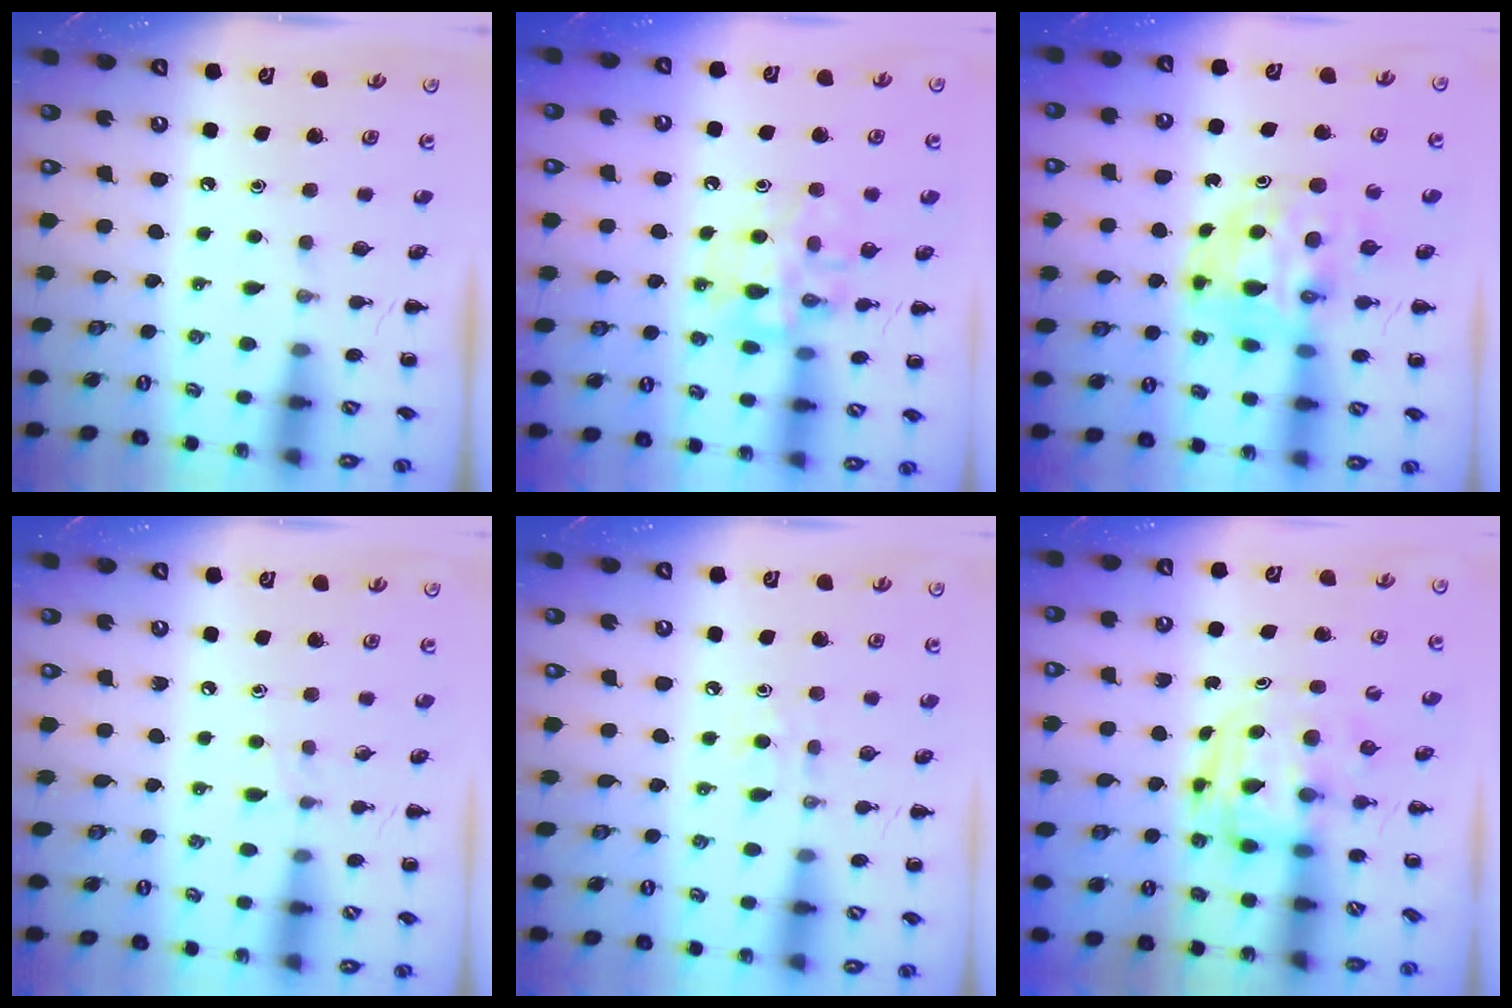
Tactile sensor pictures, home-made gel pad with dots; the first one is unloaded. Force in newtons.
{"total": 12.8, "press": 12.7, "slide": 1.5}
{"total": 8.2, "press": 7.7, "slide": 2.7}
{"total": 4.7, "press": 4.4, "slide": 1.7}
{"total": 5.3, "press": 4.9, "slide": 1.8}
{"total": 3.3, "press": 3.3, "slide": 0.5}